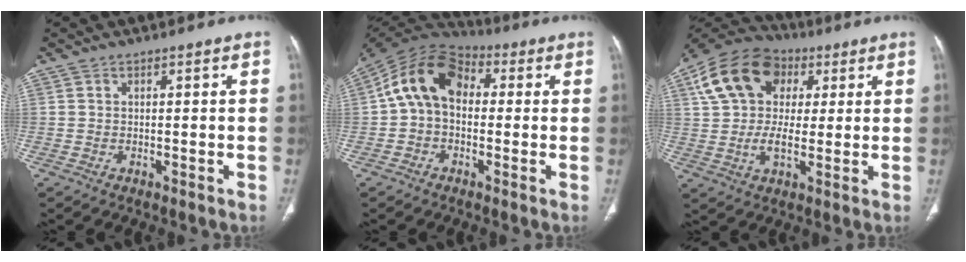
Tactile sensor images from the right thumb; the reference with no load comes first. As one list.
[{"total": 12.3, "force": [0.9, 8.7, 8.7], "torque": [-0.143, 0.038, -0.001]}, {"total": 17.4, "force": [5.8, 12.0, 11.2], "torque": [-0.196, 0.013, 0.096]}]